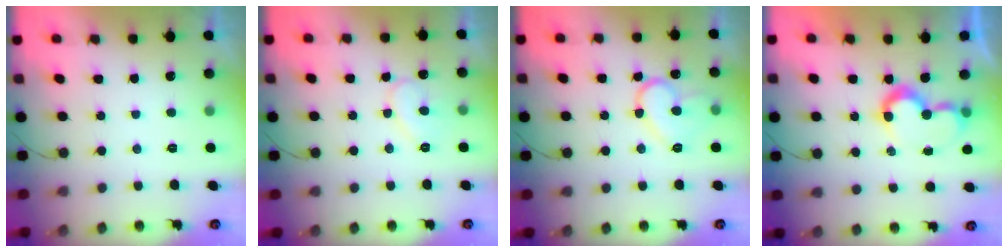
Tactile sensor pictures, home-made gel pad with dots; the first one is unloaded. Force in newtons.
{"total": 7.9, "press": 7.8, "slide": 0.6}
{"total": 13.2, "press": 13.1, "slide": 1.2}
{"total": 8.2, "press": 8.2, "slide": 0.3}